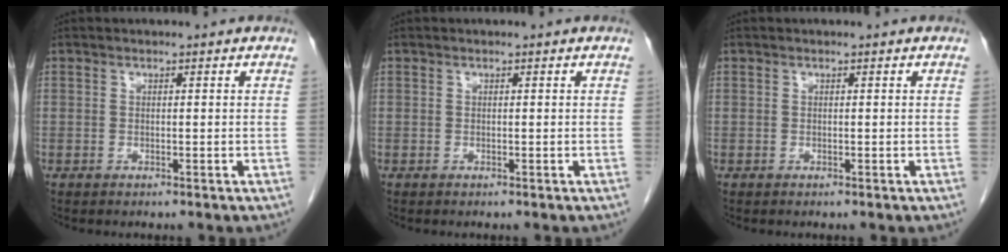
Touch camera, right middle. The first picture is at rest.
{"total": 0.0}
{"total": 0.0}